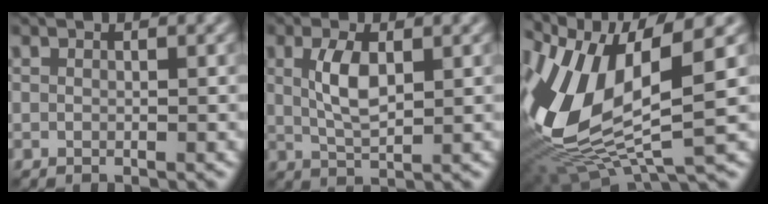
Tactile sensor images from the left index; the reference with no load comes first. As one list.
[{"total": 3.3, "force": [0.7, 1.3, 3.0], "torque": [-0.069, 0.000, 0.015]}, {"total": 11.7, "force": [2.3, 5.5, 10.0], "torque": [-0.223, -0.005, 0.038]}]